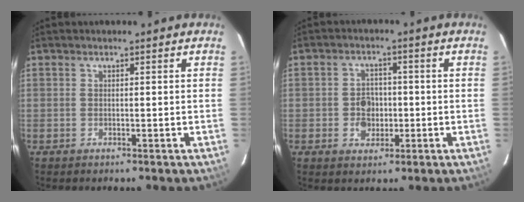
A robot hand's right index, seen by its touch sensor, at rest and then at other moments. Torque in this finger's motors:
{"motor_torque": [0.44, 0.21, 0.31, 0.05]}